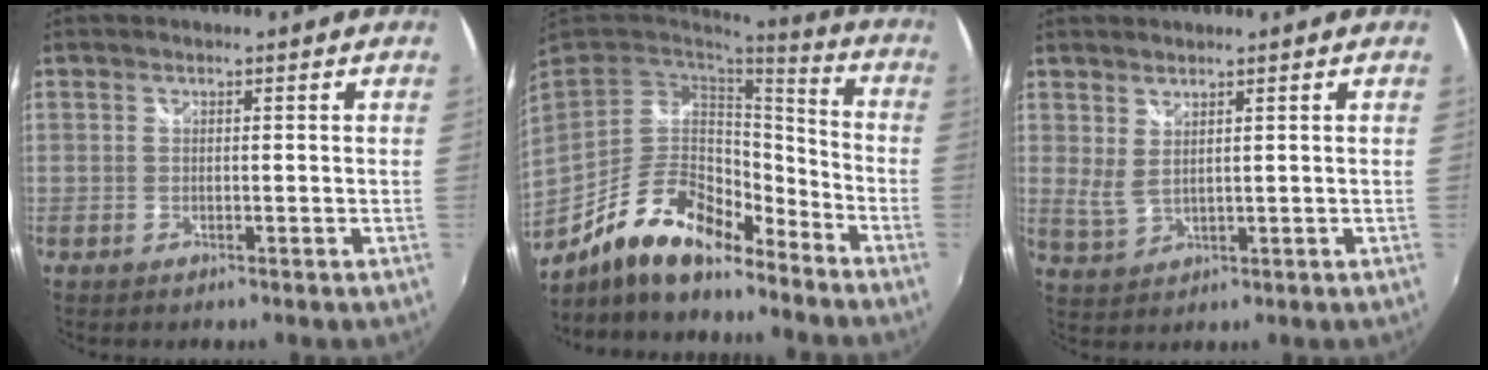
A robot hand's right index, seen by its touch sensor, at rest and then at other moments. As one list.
[{"total": 16.5, "force": [-12.1, 6.1, 9.3], "torque": [-0.193, -0.003, -0.214]}, {"total": 2.9, "force": [2.1, 0.7, 2.0], "torque": [-0.040, -0.003, 0.041]}]